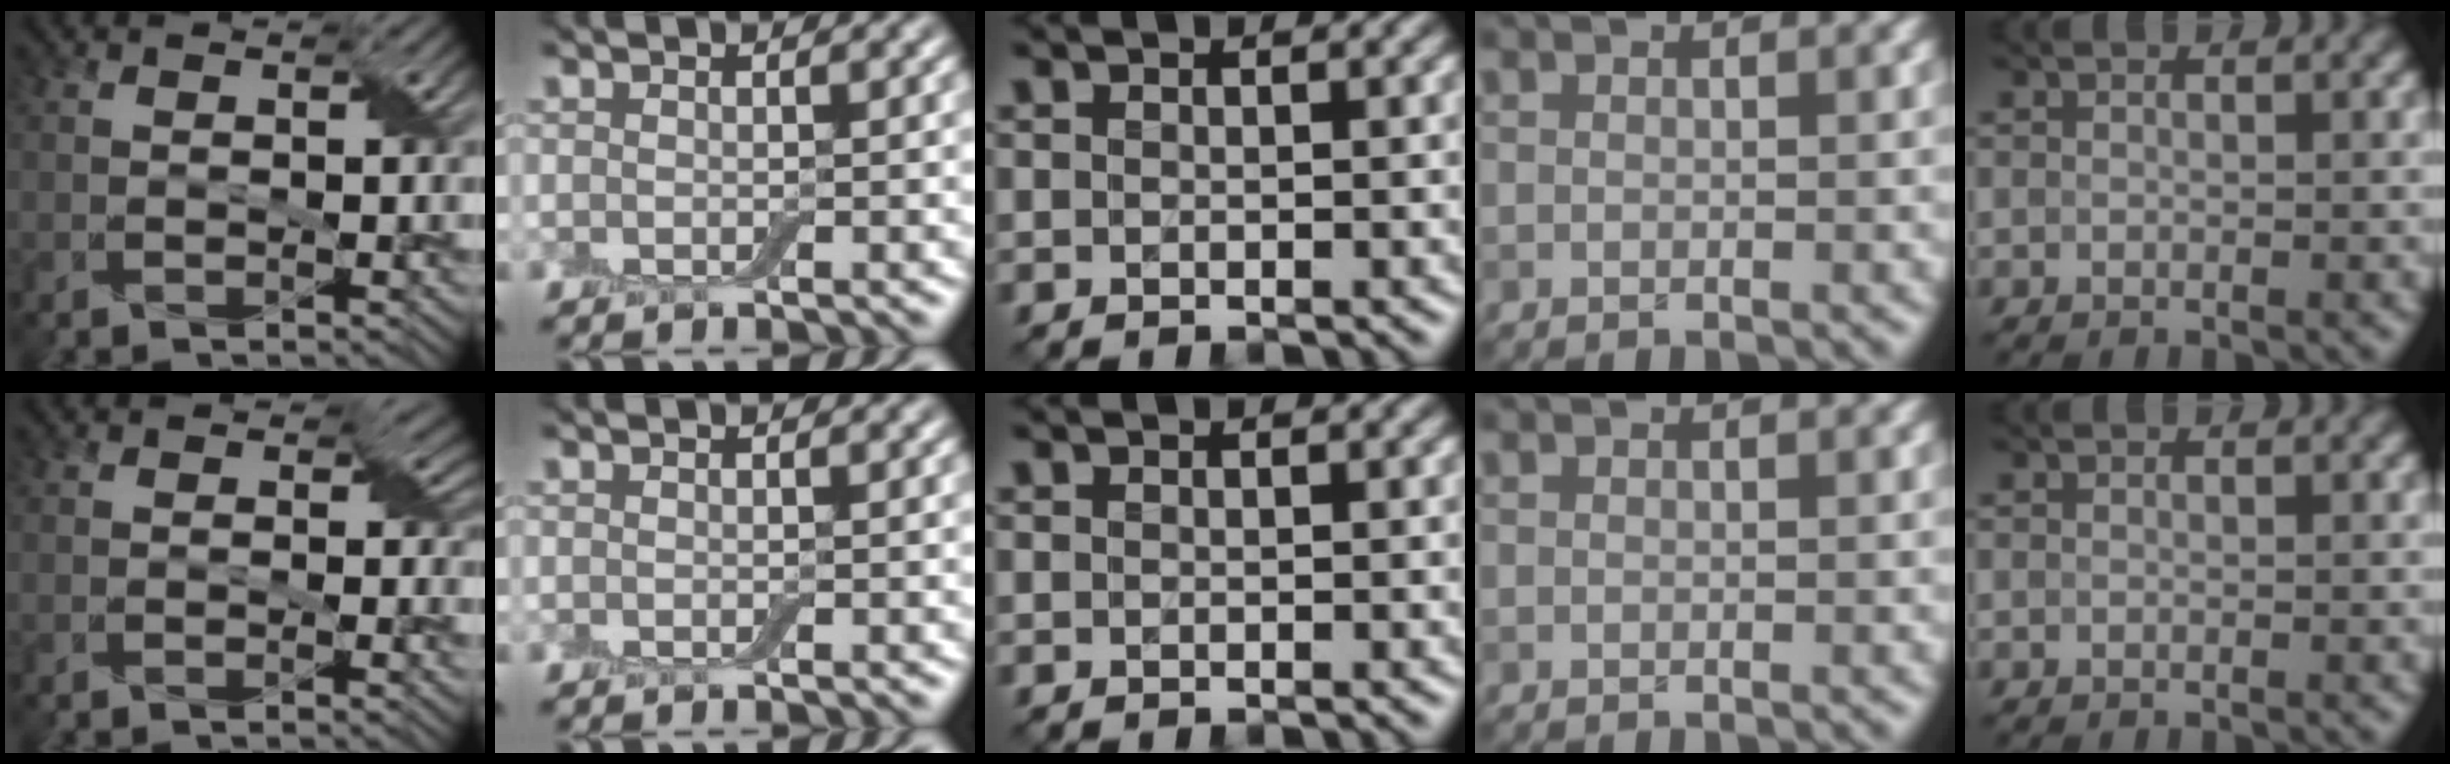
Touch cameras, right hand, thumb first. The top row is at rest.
{"thumb": {"total": 2.9, "force": [0.4, 2.2, 1.9], "torque": [-0.022, -0.007, 0.004]}}